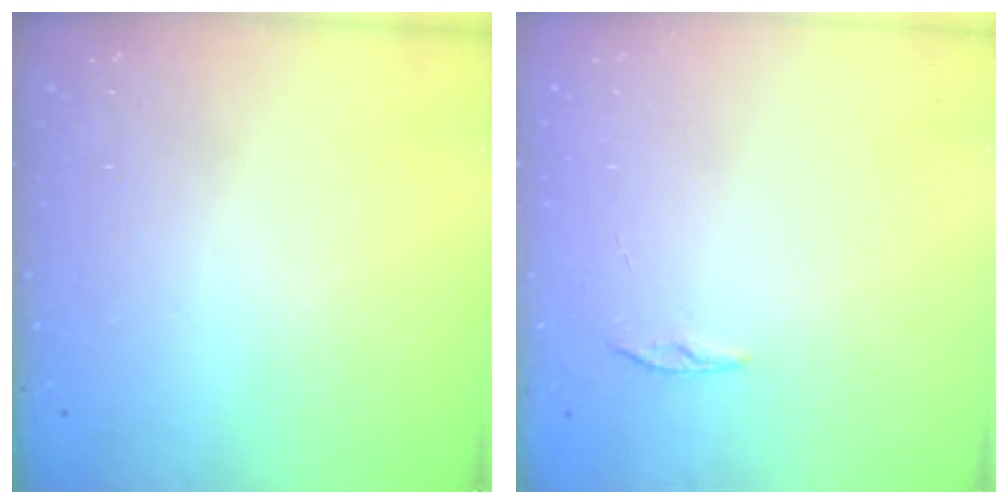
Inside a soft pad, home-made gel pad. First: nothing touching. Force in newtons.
{"total": 4.0, "press": 3.9, "slide": 0.4}